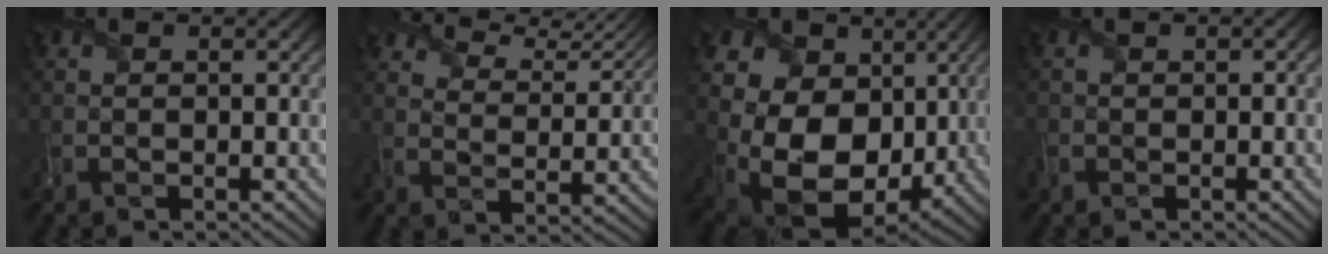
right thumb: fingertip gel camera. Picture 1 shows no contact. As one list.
[{"total": 9.0, "force": [7.6, 2.8, 4.0], "torque": [-0.091, 0.012, 0.125]}, {"total": 17.7, "force": [1.3, 14.2, 10.6], "torque": [-0.224, -0.041, 0.053]}, {"total": 2.1, "force": [-0.6, 1.8, 0.9], "torque": [-0.025, -0.008, -0.013]}]